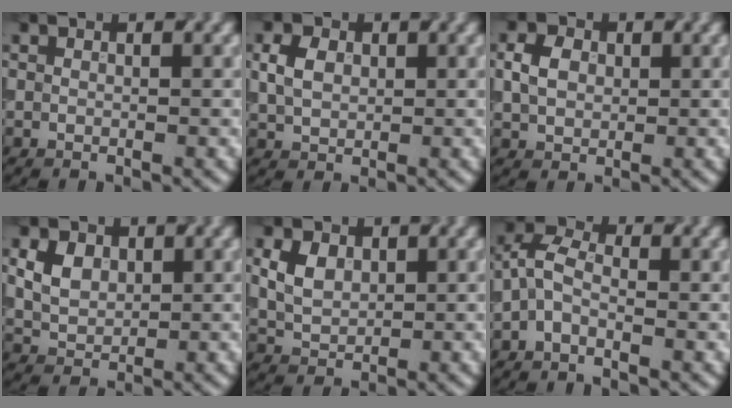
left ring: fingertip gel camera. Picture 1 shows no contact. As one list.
[{"total": 2.8, "force": [0.5, 2.0, 1.8], "torque": [-0.045, 0.010, 0.015]}, {"total": 2.8, "force": [0.2, 2.1, 1.8], "torque": [-0.043, 0.009, 0.010]}, {"total": 3.7, "force": [1.3, 2.6, 2.3], "torque": [-0.054, 0.011, 0.026]}, {"total": 3.1, "force": [0.9, 2.2, 2.0], "torque": [-0.048, 0.007, 0.023]}, {"total": 2.9, "force": [-1.2, 1.5, 2.2], "torque": [-0.049, 0.018, -0.026]}]